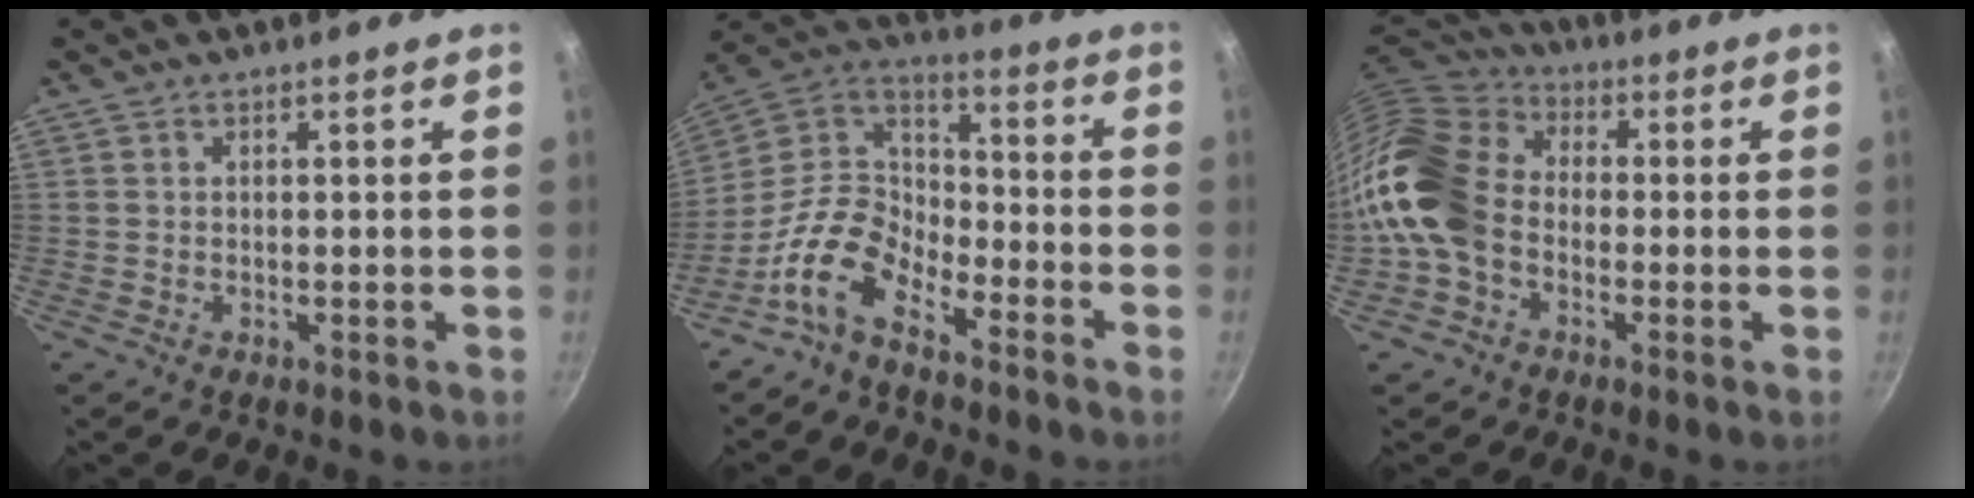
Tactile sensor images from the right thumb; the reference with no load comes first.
{"total": 12.7, "force": [-8.3, 6.7, 6.8], "torque": [-0.114, 0.084, -0.183]}
{"total": 16.1, "force": [-3.1, 11.9, 10.3], "torque": [-0.185, 0.044, -0.083]}